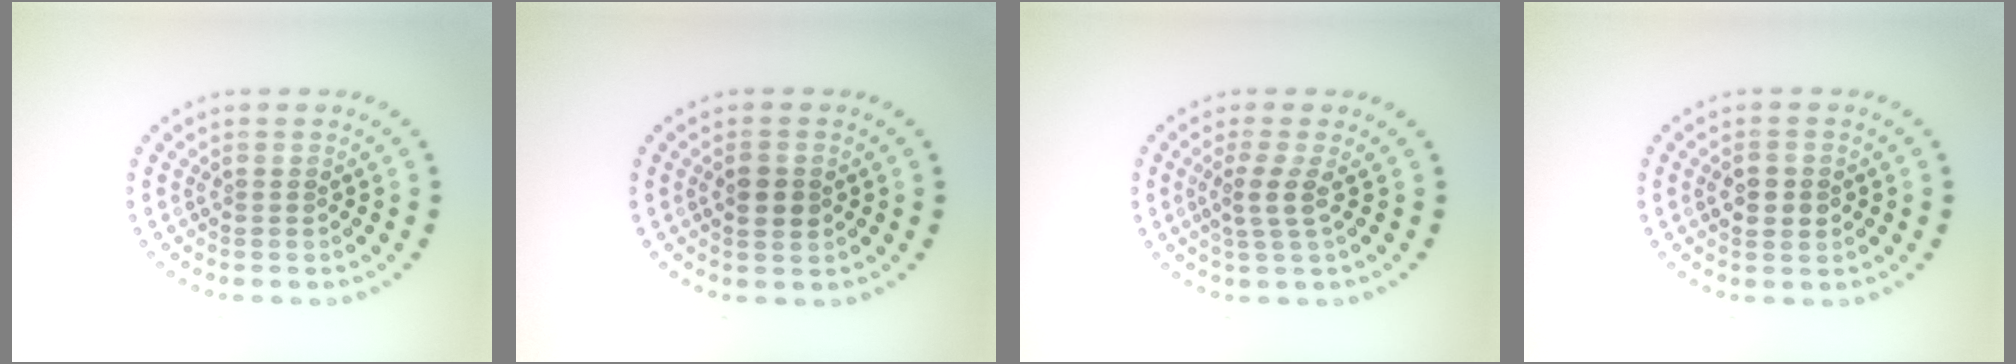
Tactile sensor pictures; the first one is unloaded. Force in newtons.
{"total": 2.2, "press": 2.2, "slide": 0.1}
{"total": 2.2, "press": 1.6, "slide": 1.5}
{"total": 2.6, "press": 2.6, "slide": 0.1}